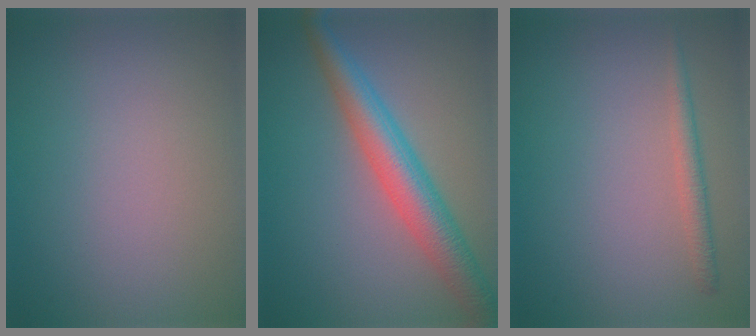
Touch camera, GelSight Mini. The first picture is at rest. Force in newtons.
{"total": 5.5, "press": 5.5, "slide": 0.1}
{"total": 1.6, "press": 1.6, "slide": 0.0}